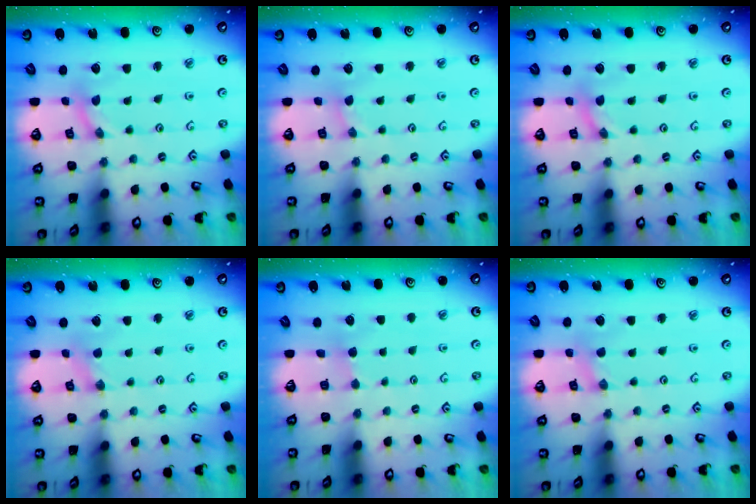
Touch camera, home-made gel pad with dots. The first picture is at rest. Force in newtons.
{"total": 0.6, "press": 0.5, "slide": 0.1}
{"total": 0.0}
{"total": 2.5, "press": 2.4, "slide": 0.4}
{"total": 2.9, "press": 2.9, "slide": 0.5}
{"total": 1.2, "press": 1.2, "slide": 0.3}